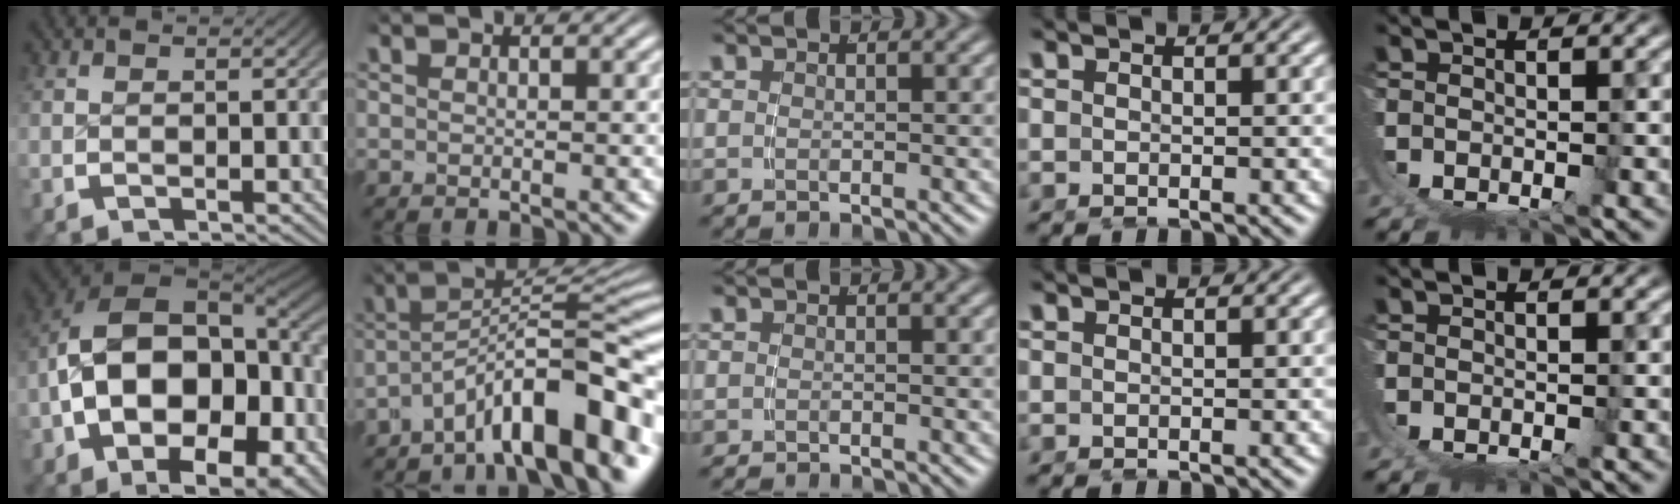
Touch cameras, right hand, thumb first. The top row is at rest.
{"thumb": {"total": 18.4, "force": [-3.6, 13.1, 12.4], "torque": [-0.266, -0.056, -0.041]}, "index": {"total": 8.9, "force": [-3.6, 3.4, 7.4], "torque": [-0.093, 0.013, -0.071]}, "middle": {"total": 1.0, "force": [-1.0, 0.0, -0.1], "torque": [-0.001, -0.008, -0.014]}}